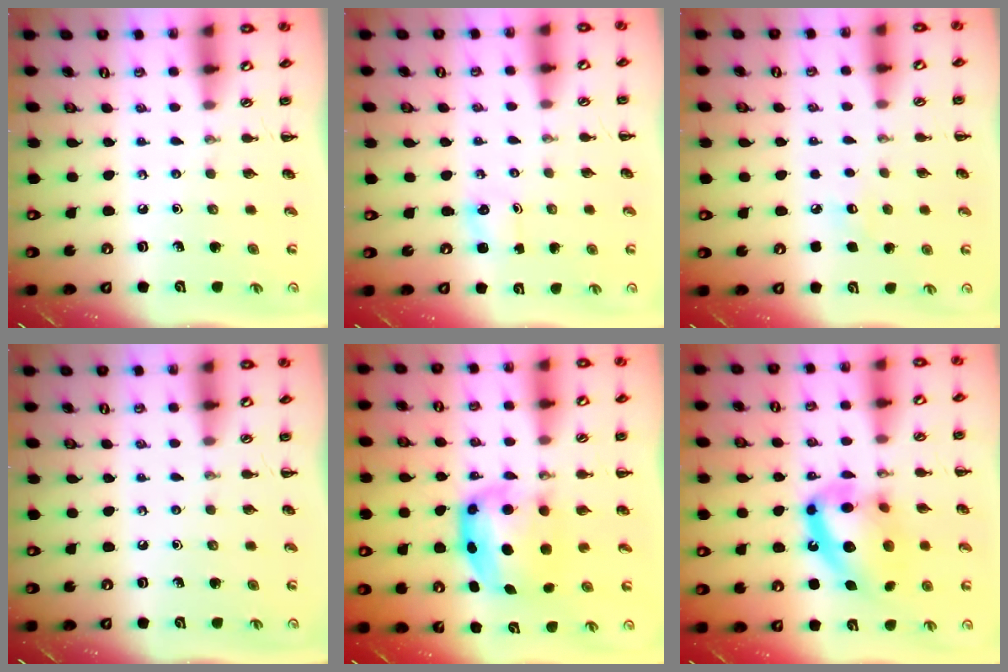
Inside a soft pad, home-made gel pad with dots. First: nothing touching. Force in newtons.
{"total": 1.1, "press": 1.0, "slide": 0.1}
{"total": 5.1, "press": 4.9, "slide": 1.3}
{"total": 0.0}
{"total": 6.0, "press": 5.9, "slide": 0.8}
{"total": 16.9, "press": 16.6, "slide": 2.9}